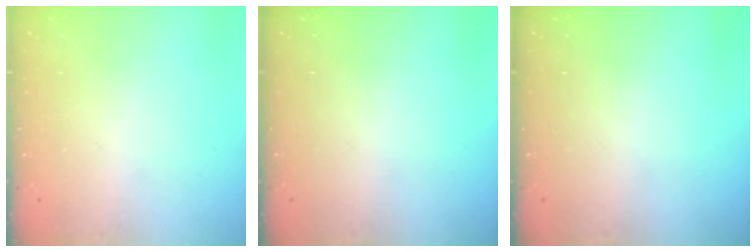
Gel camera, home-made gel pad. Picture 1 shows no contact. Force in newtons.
{"total": 0.0}
{"total": 0.0}